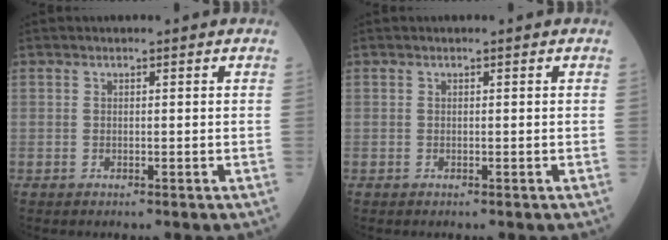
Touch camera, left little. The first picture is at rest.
{"total": 0.0}